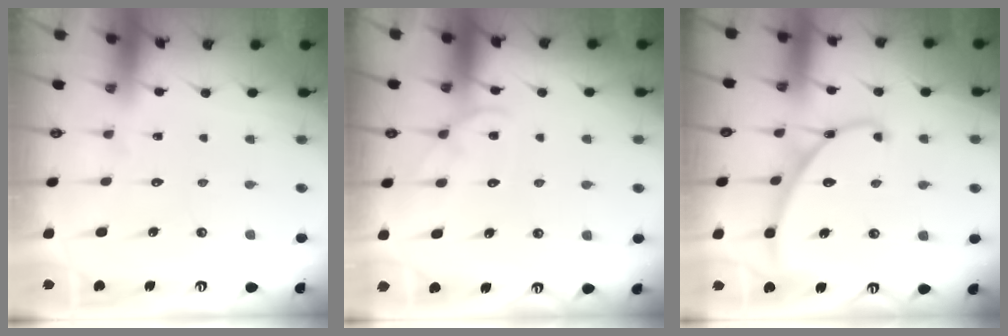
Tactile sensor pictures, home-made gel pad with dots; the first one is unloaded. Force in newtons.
{"total": 4.9, "press": 4.9, "slide": 0.6}
{"total": 8.2, "press": 8.1, "slide": 0.6}